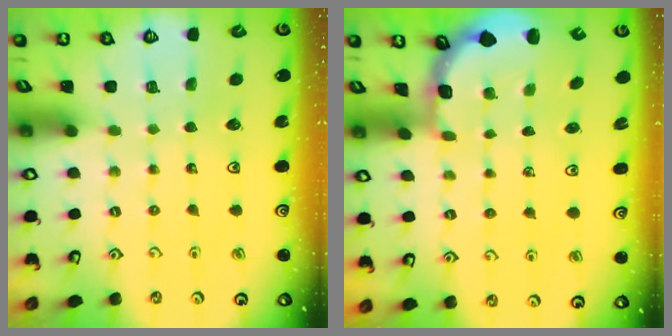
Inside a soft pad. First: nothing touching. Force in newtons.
{"total": 1.8, "press": 1.5, "slide": 1.1}